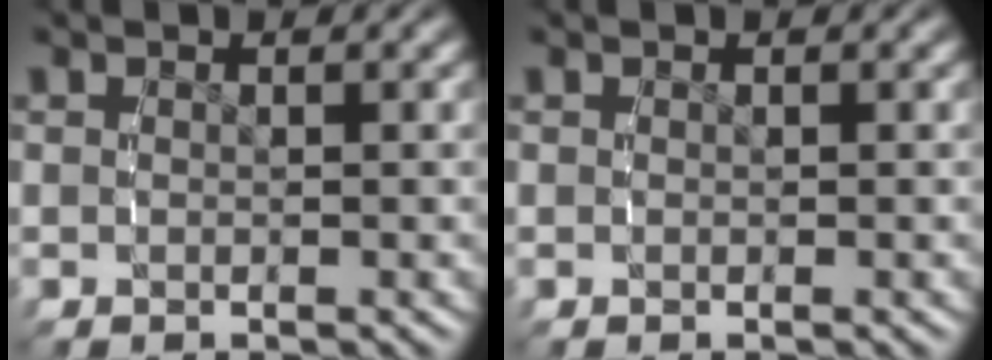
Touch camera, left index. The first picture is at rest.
{"total": 0.0}